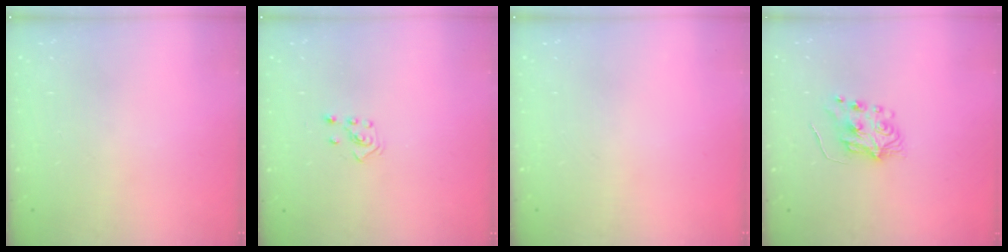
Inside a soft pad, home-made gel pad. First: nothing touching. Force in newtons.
{"total": 2.6, "press": 2.5, "slide": 0.6}
{"total": 0.0}
{"total": 6.4, "press": 6.4, "slide": 0.5}